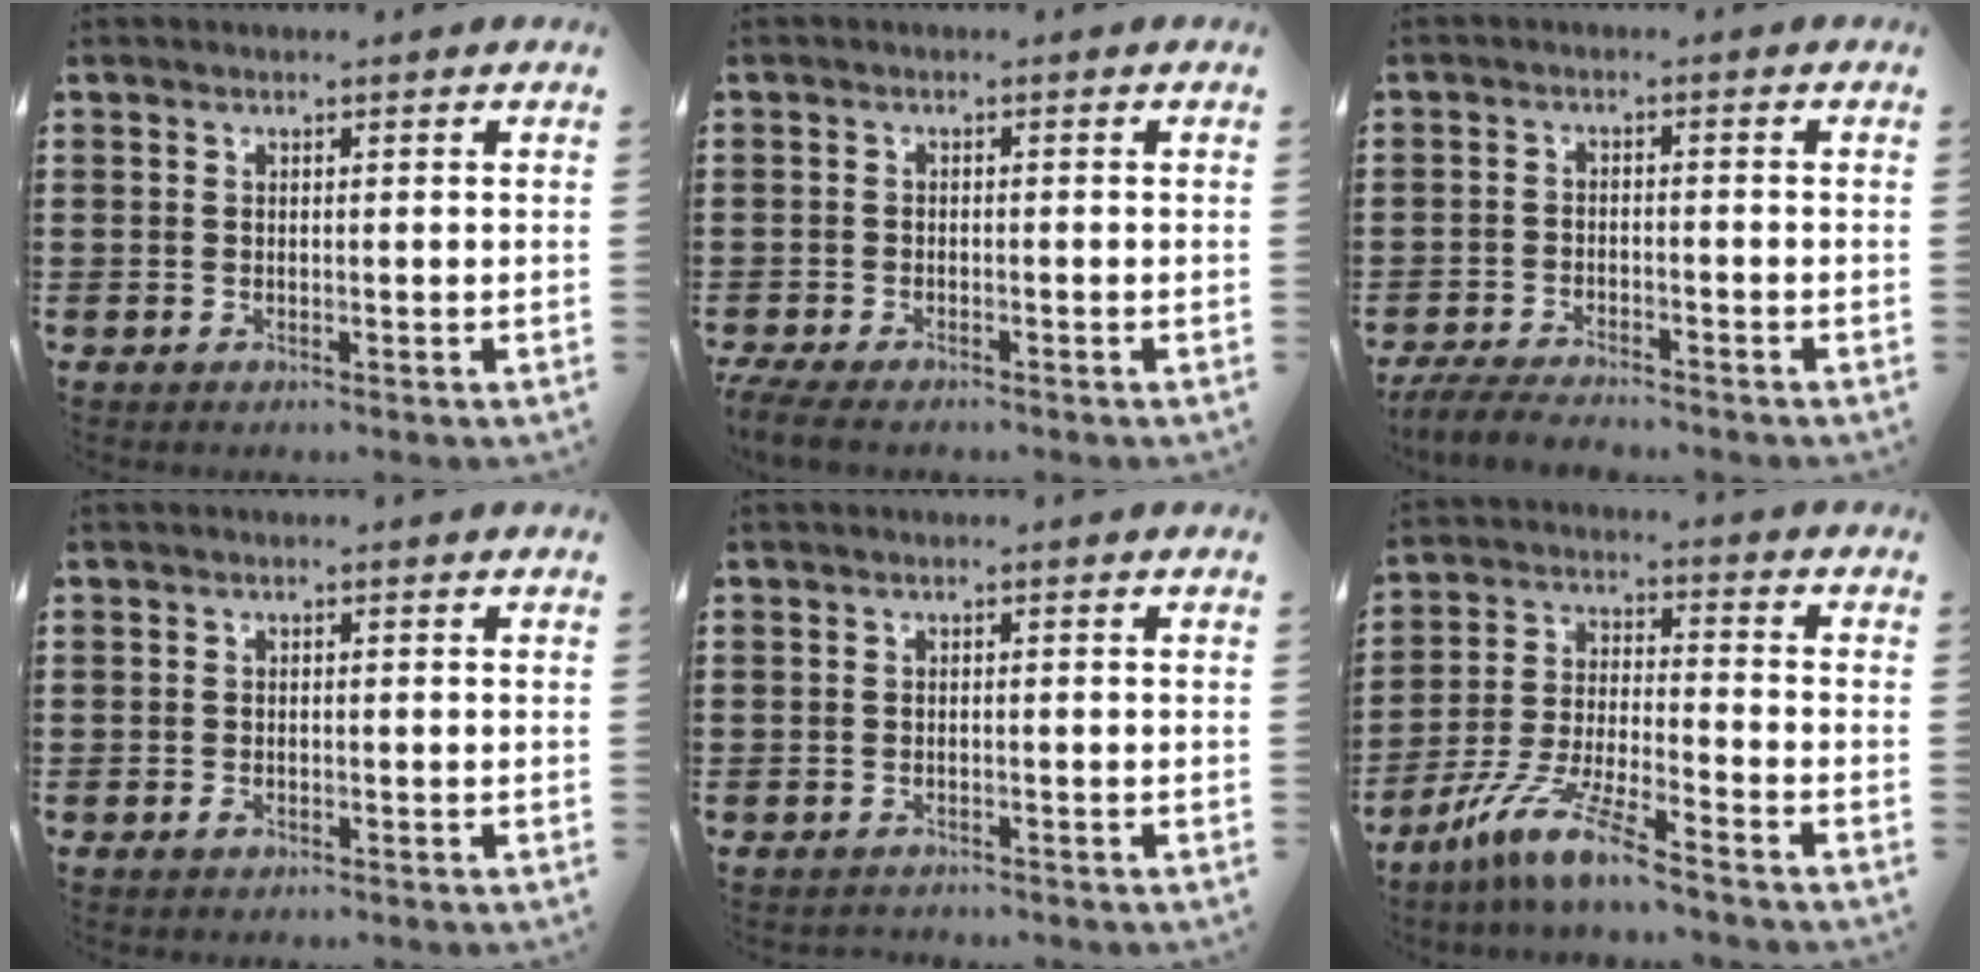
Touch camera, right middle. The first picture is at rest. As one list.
[{"total": 2.4, "force": [-2.2, 0.4, 0.8], "torque": [-0.037, -0.005, -0.052]}, {"total": 4.0, "force": [-3.8, 0.5, 1.0], "torque": [-0.032, -0.005, -0.082]}, {"total": 0.7, "force": [-0.4, 0.4, 0.4], "torque": [-0.008, -0.004, -0.007]}, {"total": 0.6, "force": [-0.6, 0.1, 0.0], "torque": [-0.001, 0.001, -0.014]}, {"total": 9.6, "force": [-7.8, -0.3, 5.5], "torque": [-0.123, -0.009, -0.160]}]